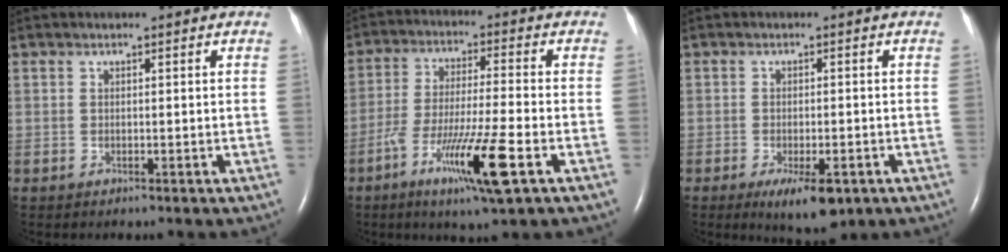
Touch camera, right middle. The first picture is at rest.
{"total": 11.9, "force": [-5.6, 0.0, 10.6], "torque": [-0.202, -0.022, -0.099]}
{"total": 6.3, "force": [-3.4, 1.9, 5.0], "torque": [-0.081, -0.012, -0.044]}